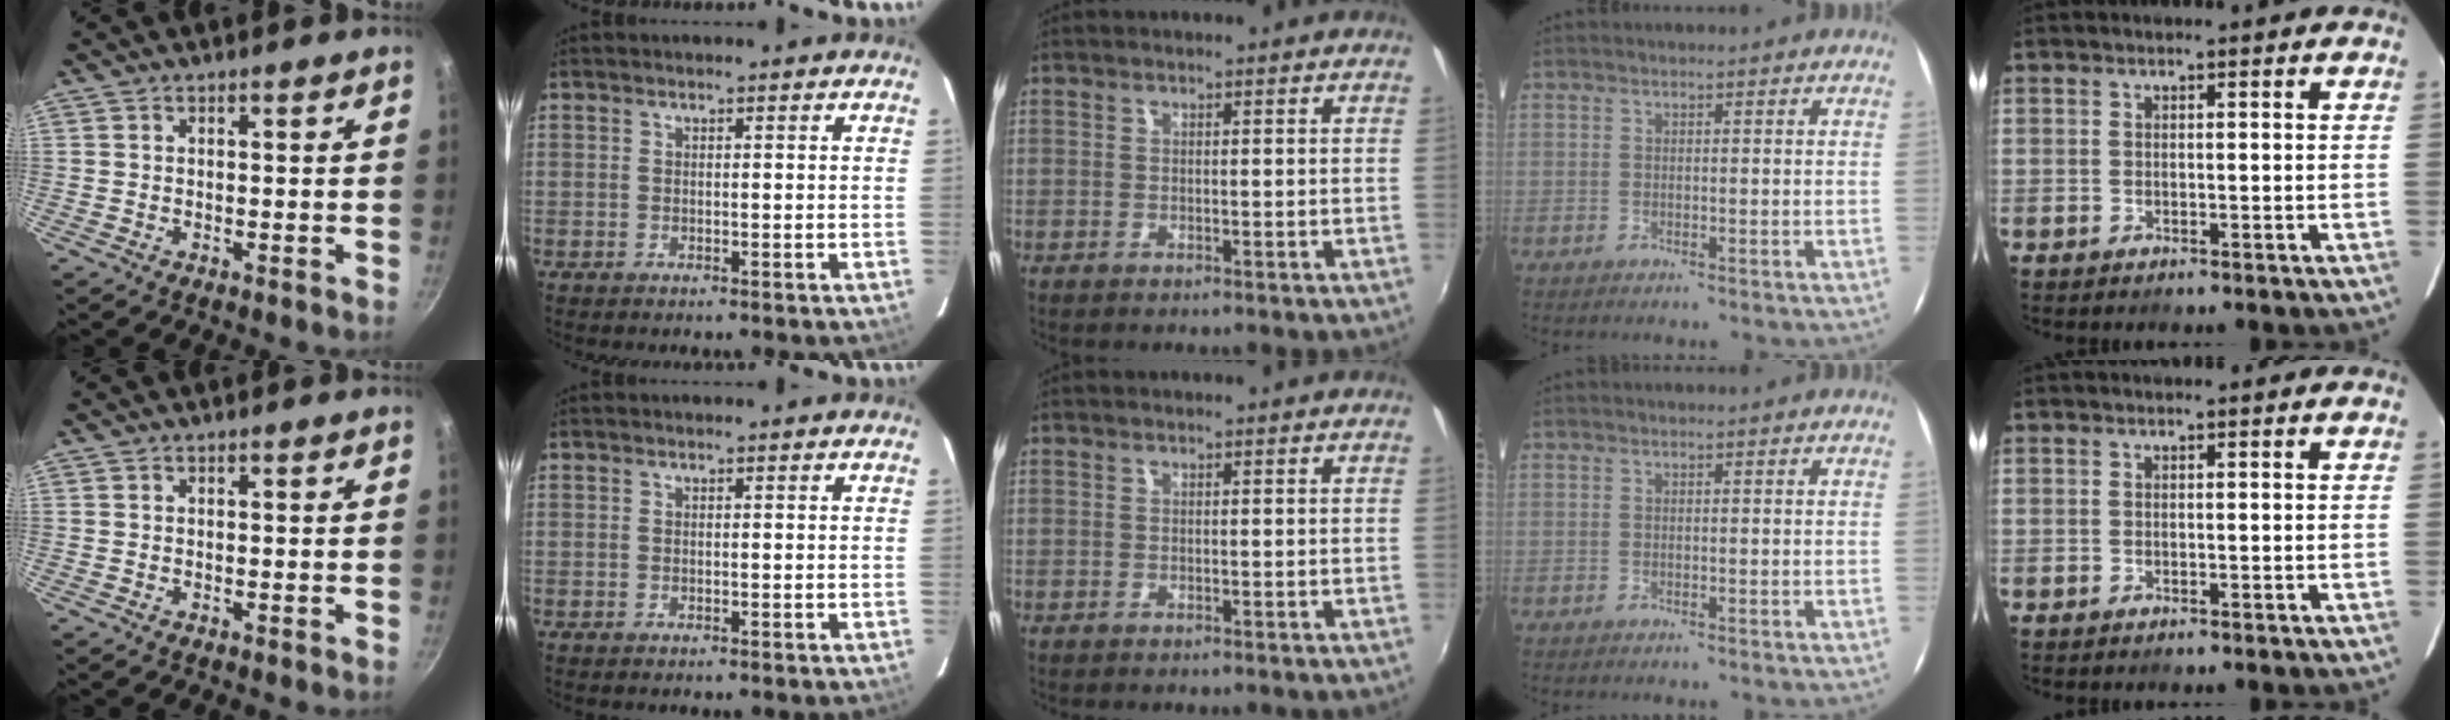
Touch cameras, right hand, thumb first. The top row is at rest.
{}